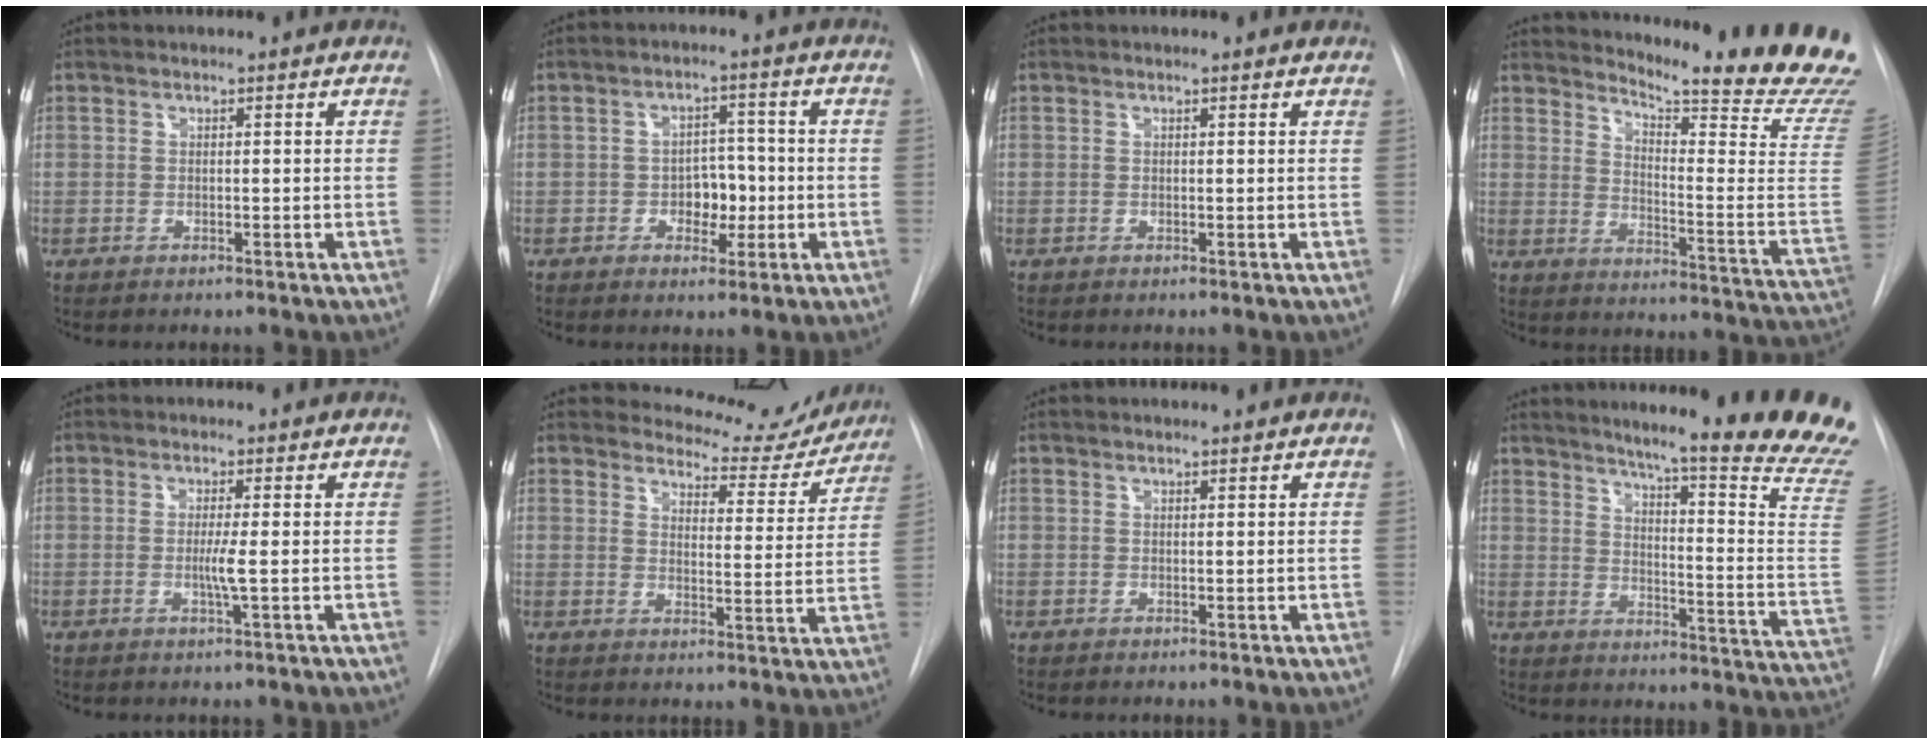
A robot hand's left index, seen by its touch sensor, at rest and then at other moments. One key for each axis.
{"total": 4.9, "fx": -1.7, "fy": 3.2, "fz": 3.3, "tx": -0.041, "ty": 0.005, "tz": -0.023}
{"total": 0.6, "fx": 0.5, "fy": 0.0, "fz": 0.2, "tx": -0.011, "ty": -0.001, "tz": 0.001}
{"total": 23.5, "fx": 21.6, "fy": -1.0, "fz": 9.2, "tx": -0.139, "ty": -0.159, "tz": 0.257}
{"total": 2.4, "fx": -0.8, "fy": -0.6, "fz": 2.2, "tx": -0.044, "ty": -0.010, "tz": -0.016}
{"total": 11.5, "fx": 11.0, "fy": 3.2, "fz": 0.7, "tx": 0.008, "ty": -0.040, "tz": 0.115}
{"total": 1.4, "fx": 1.4, "fy": 0.1, "fz": 0.3, "tx": -0.007, "ty": 0.005, "tz": 0.017}
{"total": 22.4, "fx": 19.0, "fy": -1.5, "fz": 11.7, "tx": -0.143, "ty": -0.137, "tz": 0.223}